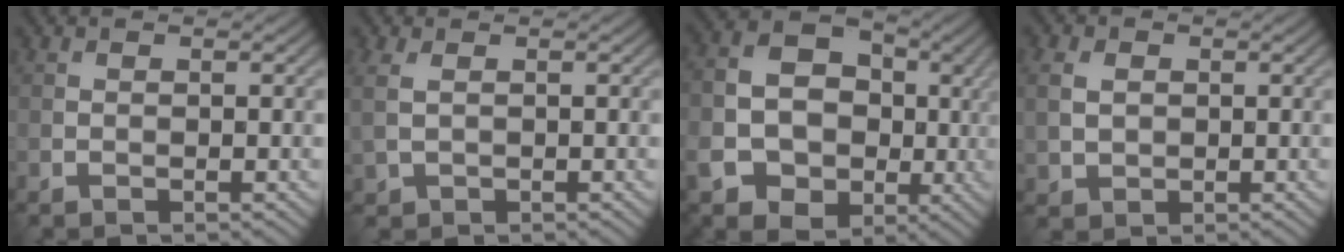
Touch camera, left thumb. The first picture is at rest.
{"total": 2.5, "force": [0.5, 1.6, 1.9], "torque": [-0.061, 0.001, 0.013]}
{"total": 12.1, "force": [-2.6, 10.0, 6.2], "torque": [-0.147, -0.031, -0.061]}
{"total": 3.7, "force": [0.5, 2.9, 2.3], "torque": [-0.063, 0.003, 0.010]}